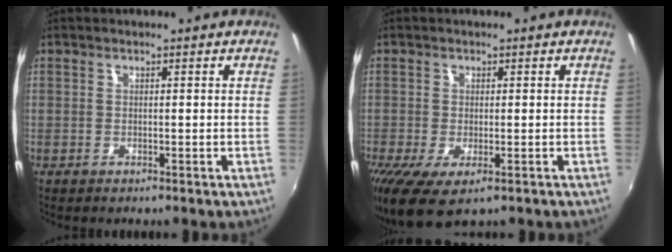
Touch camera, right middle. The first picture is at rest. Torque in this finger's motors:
{"motor_torque": [1.43, -0.71, 0.36, 0.20]}